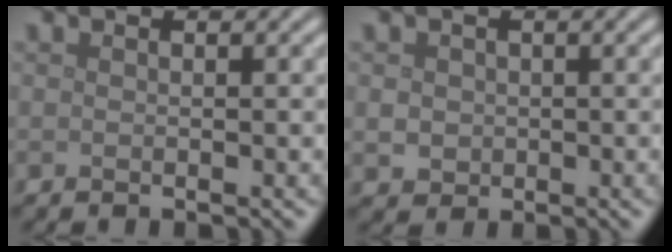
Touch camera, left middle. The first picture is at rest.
{"total": 1.7, "force": [0.0, 1.6, 0.6], "torque": [-0.010, -0.006, 0.001]}